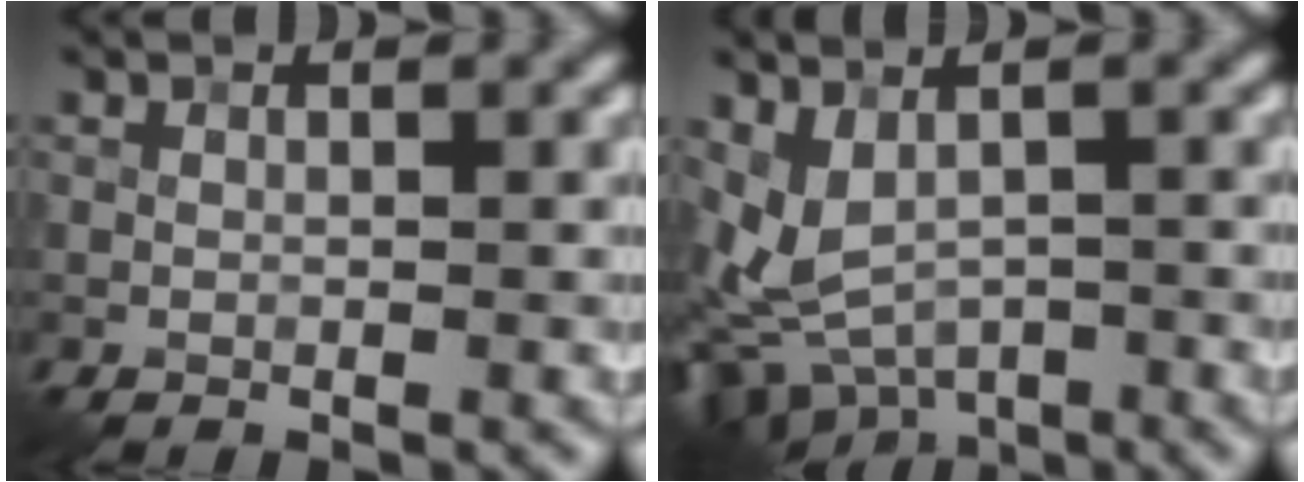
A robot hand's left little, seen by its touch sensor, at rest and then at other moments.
{"total": 5.3, "force": [-1.9, 3.4, 3.7], "torque": [-0.065, -0.007, -0.032]}